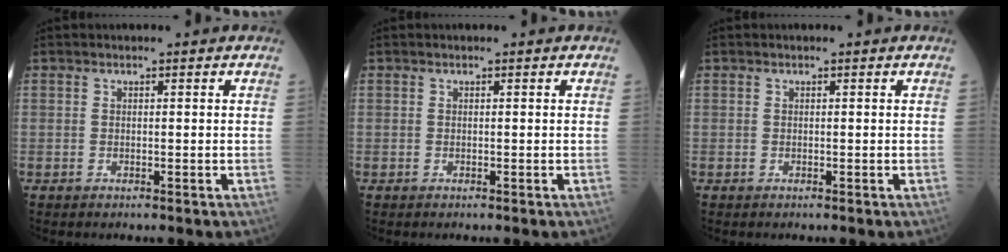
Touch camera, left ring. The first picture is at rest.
{"total": 0.0}
{"total": 0.0}